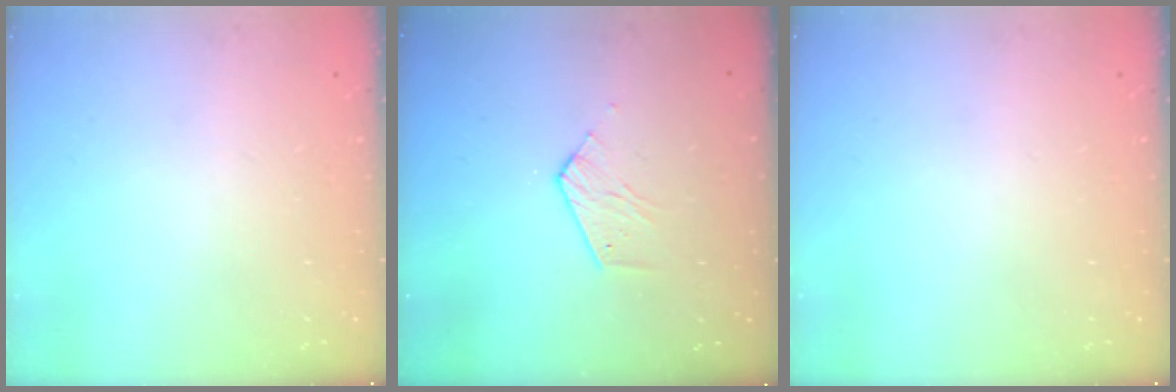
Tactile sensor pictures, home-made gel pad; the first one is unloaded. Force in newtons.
{"total": 3.7, "press": 3.7, "slide": 0.3}
{"total": 0.0}